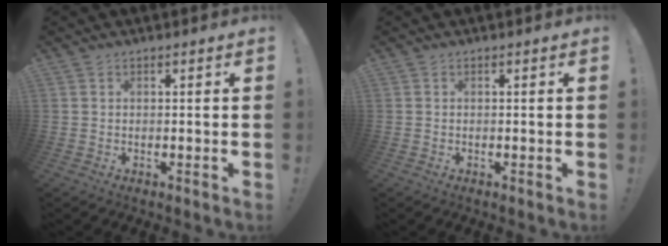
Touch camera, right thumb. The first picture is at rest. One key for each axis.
{"total": 0.0}